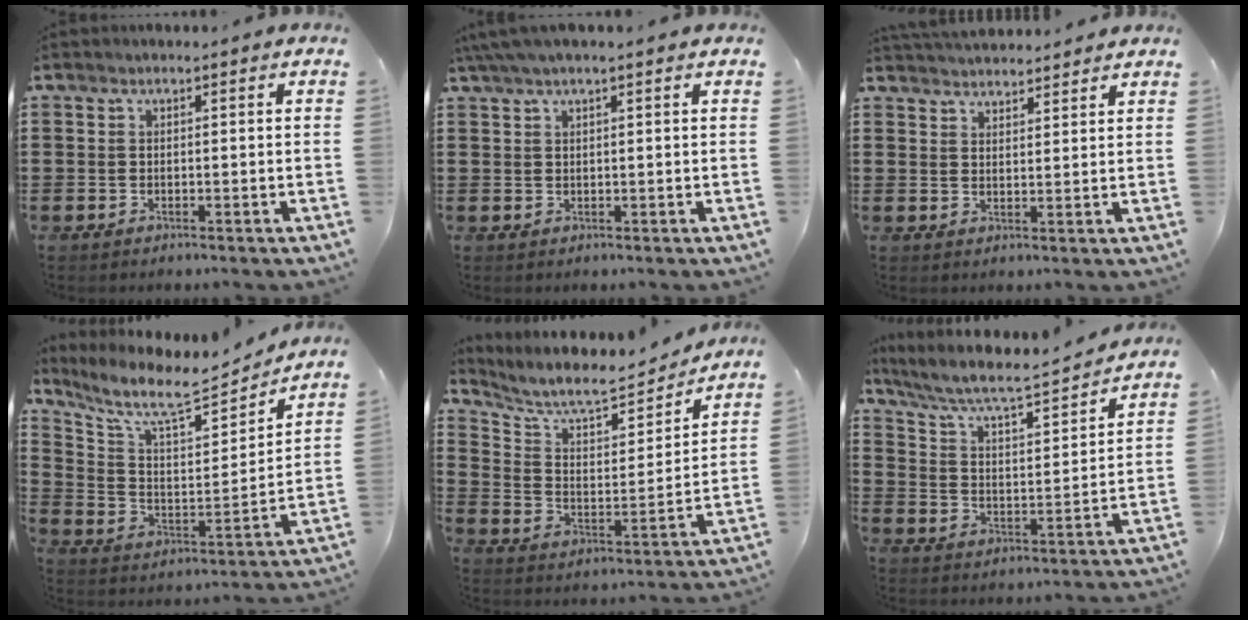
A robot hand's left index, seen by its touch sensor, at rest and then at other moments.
{"total": 2.5, "force": [1.6, 0.1, 1.9], "torque": [-0.039, 0.001, 0.030]}
{"total": 3.2, "force": [3.2, 0.3, -0.1], "torque": [-0.008, -0.009, 0.061]}
{"total": 9.2, "force": [7.8, 1.9, 4.4], "torque": [-0.115, -0.052, 0.130]}
{"total": 8.6, "force": [7.9, 1.2, 3.4], "torque": [-0.102, -0.051, 0.134]}
{"total": 5.6, "force": [4.8, 0.5, 2.8], "torque": [-0.076, -0.037, 0.071]}